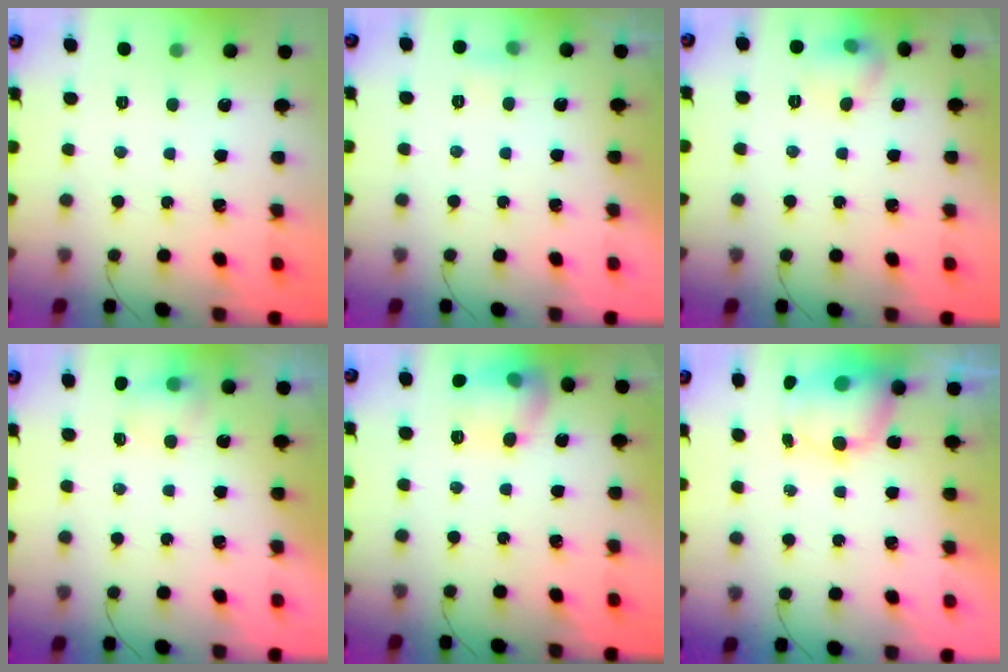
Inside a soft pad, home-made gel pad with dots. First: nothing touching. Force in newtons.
{"total": 7.5, "press": 3.4, "slide": 6.7}
{"total": 9.3, "press": 6.9, "slide": 6.2}
{"total": 7.8, "press": 4.2, "slide": 6.5}
{"total": 12.2, "press": 12.2, "slide": 0.8}
{"total": 8.0, "press": 7.8, "slide": 1.3}